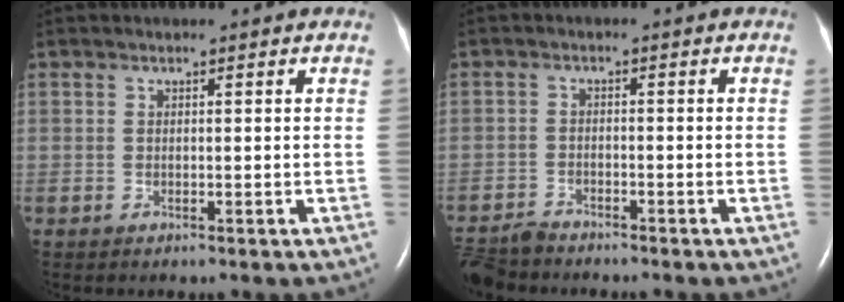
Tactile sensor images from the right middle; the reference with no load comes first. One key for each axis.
{"total": 5.3, "fx": -5.2, "fy": 1.1, "fz": 0.8, "tx": -0.017, "ty": -0.019, "tz": -0.097}